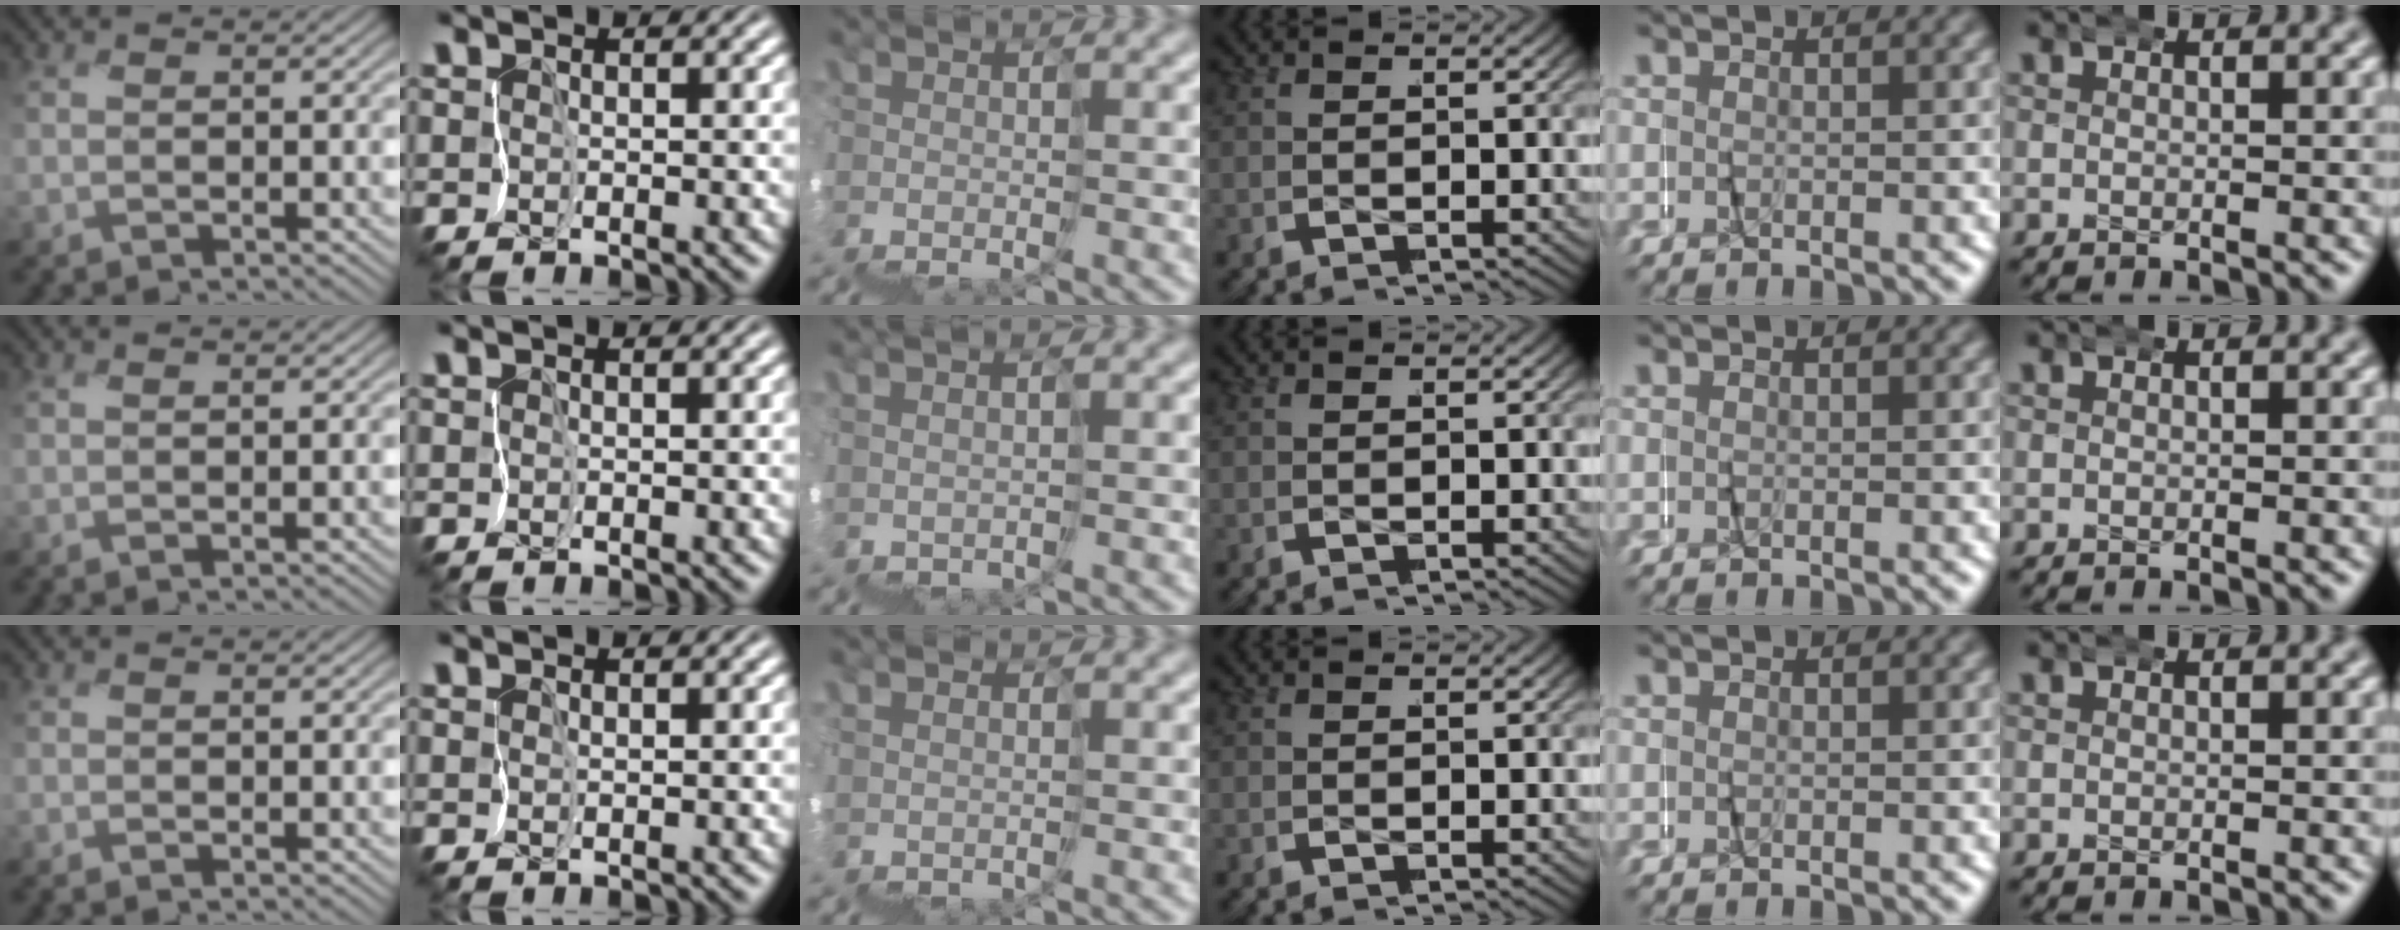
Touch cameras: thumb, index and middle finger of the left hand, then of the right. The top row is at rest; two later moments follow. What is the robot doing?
{"motion": "wrap", "object": "netting"}